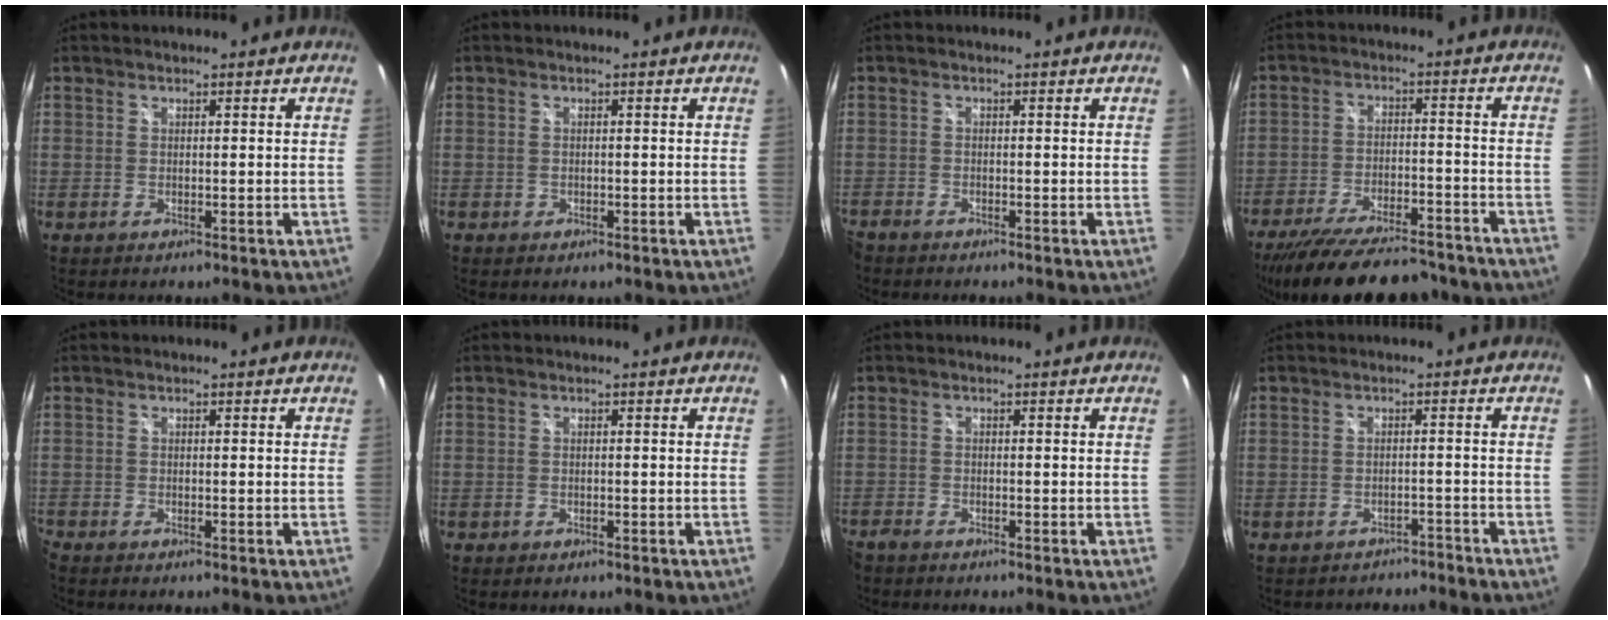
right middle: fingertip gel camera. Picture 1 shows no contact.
{"total": 1.2, "force": [-0.6, 1.0, 0.4], "torque": [-0.007, -0.004, -0.009]}
{"total": 2.4, "force": [-2.3, 0.8, 0.4], "torque": [-0.021, -0.010, -0.047]}
{"total": 22.4, "force": [-19.0, 6.4, 10.0], "torque": [-0.197, -0.022, -0.269]}
{"total": 1.0, "force": [-1.0, -0.1, 0.2], "torque": [-0.007, -0.007, -0.023]}
{"total": 1.4, "force": [-0.9, 1.0, 0.5], "torque": [-0.012, -0.005, -0.014]}
{"total": 2.5, "force": [-2.3, 0.8, 0.5], "torque": [-0.021, -0.010, -0.048]}
{"total": 4.9, "force": [-4.5, 1.7, 0.9], "torque": [-0.022, -0.004, -0.058]}